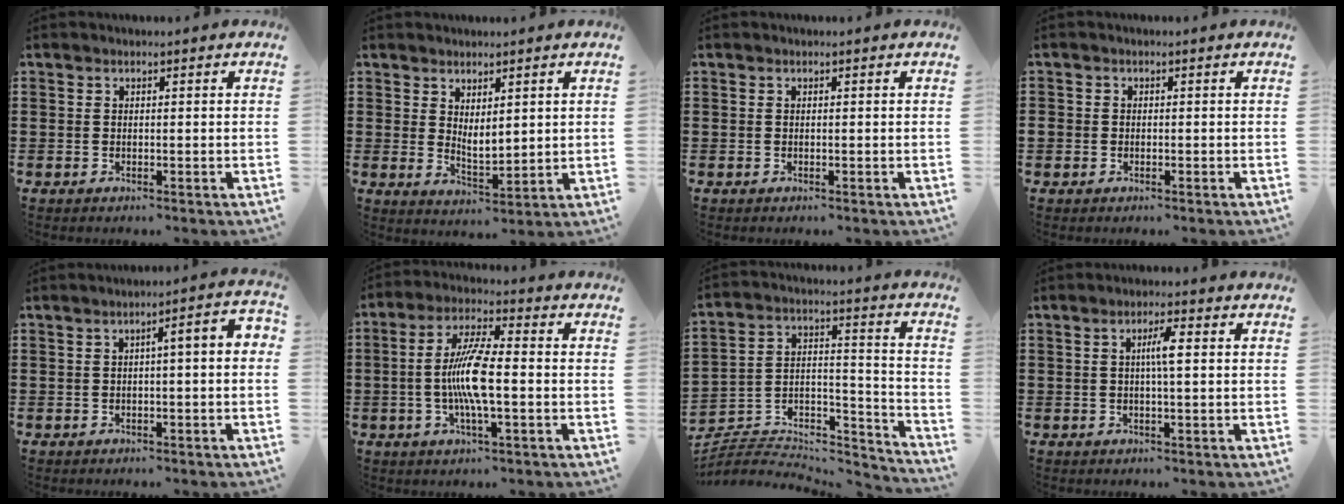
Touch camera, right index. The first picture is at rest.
{"total": 2.8, "force": [2.4, 1.0, 1.1], "torque": [-0.029, 0.001, 0.044]}
{"total": 0.0}
{"total": 1.1, "force": [-0.4, 1.0, 0.3], "torque": [-0.007, 0.004, -0.010]}
{"total": 2.8, "force": [-0.9, 0.2, 2.6], "torque": [-0.047, 0.001, -0.021]}
{"total": 8.7, "force": [-1.3, 1.6, 8.4], "torque": [-0.172, -0.008, -0.031]}
{"total": 4.5, "force": [-3.7, 2.2, 1.1], "torque": [-0.026, -0.004, -0.075]}
{"total": 3.4, "force": [0.3, 0.4, 3.4], "torque": [-0.063, 0.000, 0.002]}